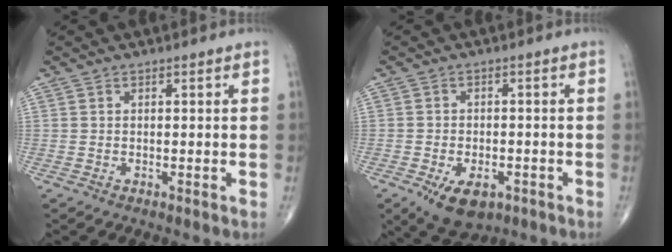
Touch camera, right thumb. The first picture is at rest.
{"total": 8.0, "force": [-4.0, 4.5, 5.3], "torque": [-0.074, 0.007, -0.054]}